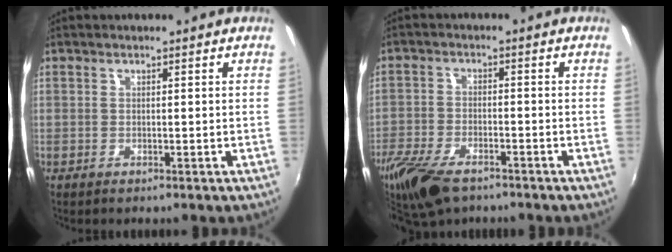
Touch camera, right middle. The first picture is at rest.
{"total": 12.0, "force": [-8.5, 4.9, 6.8], "torque": [-0.169, -0.035, -0.159]}